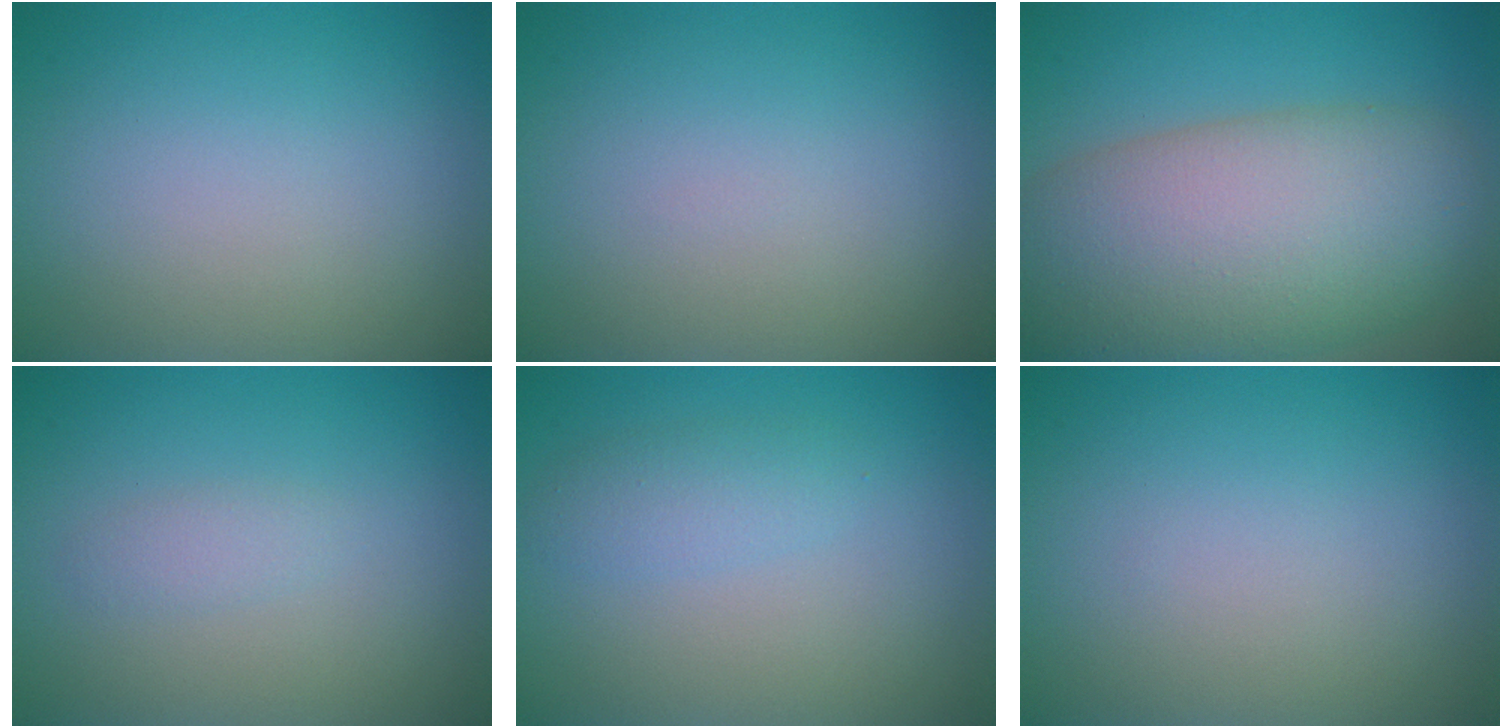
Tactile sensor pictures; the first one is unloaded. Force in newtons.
{"total": 0.0}
{"total": 13.1, "press": 13.1, "slide": 0.8}
{"total": 1.0, "press": 1.0, "slide": 0.0}
{"total": 1.8, "press": 1.8, "slide": 0.0}
{"total": 0.0}